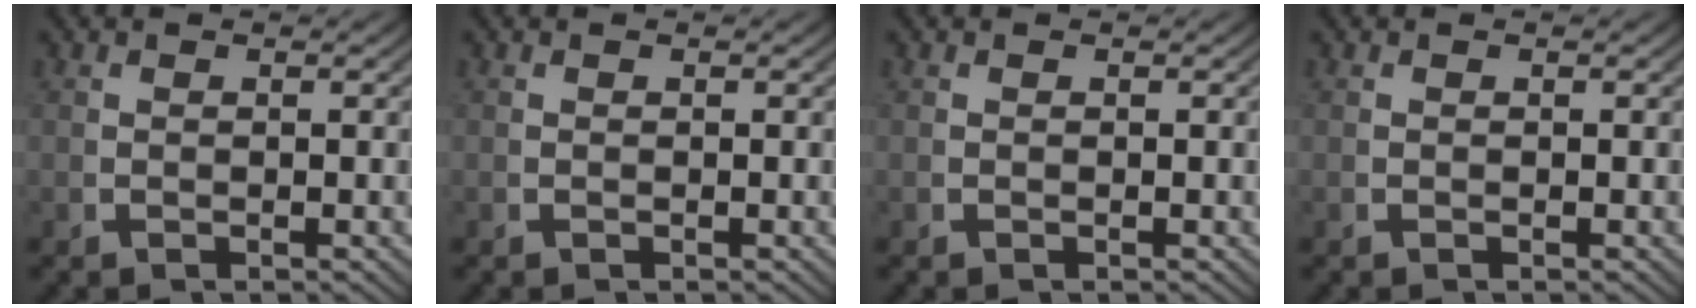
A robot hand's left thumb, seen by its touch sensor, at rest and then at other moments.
{"total": 0.0}
{"total": 0.0}
{"total": 0.7, "force": [0.2, -0.6, -0.2], "torque": [0.007, -0.003, 0.009]}